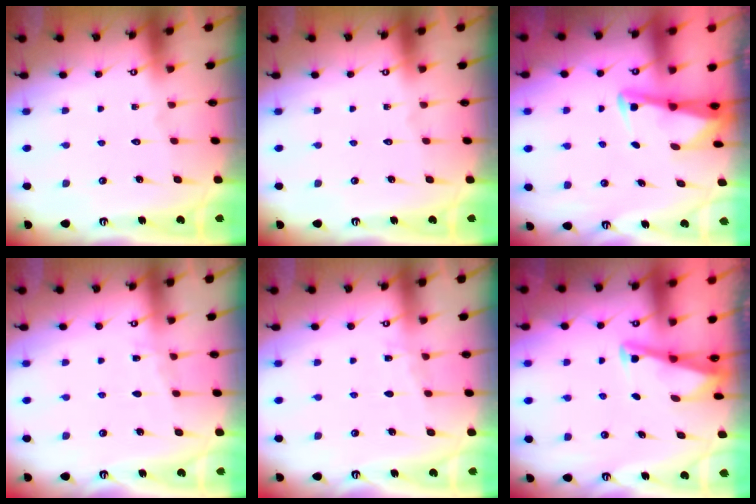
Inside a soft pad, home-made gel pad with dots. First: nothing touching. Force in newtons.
{"total": 0.0}
{"total": 2.9, "press": 2.9, "slide": 0.4}
{"total": 2.8, "press": 2.8, "slide": 0.4}
{"total": 2.8, "press": 2.8, "slide": 0.4}
{"total": 3.0, "press": 2.9, "slide": 0.3}